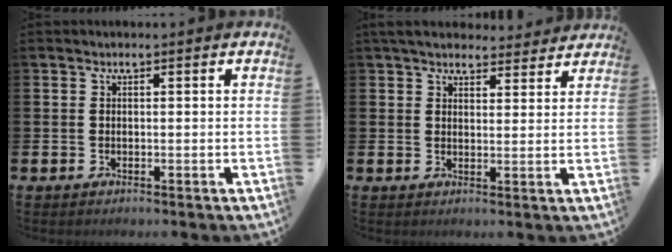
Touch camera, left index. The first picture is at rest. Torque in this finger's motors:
{"motor_torque": [1.11, -1.03, 0.62, 0.06]}